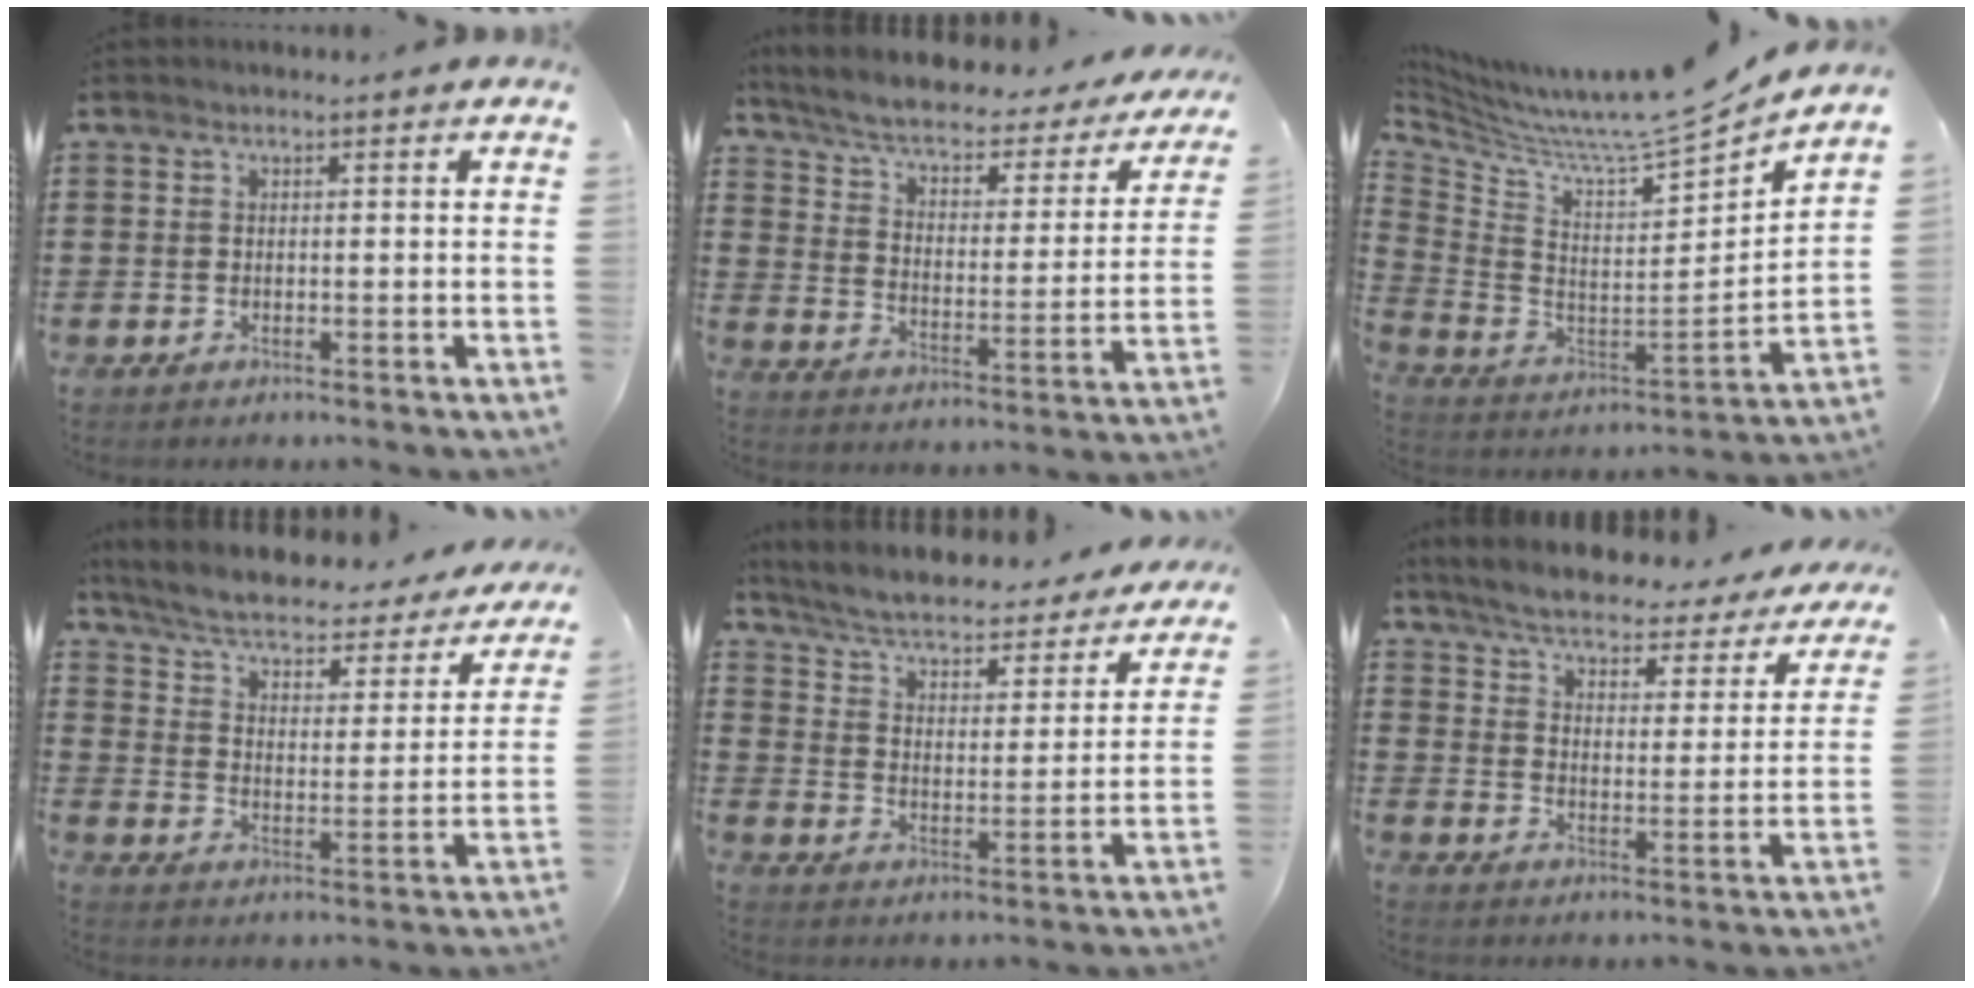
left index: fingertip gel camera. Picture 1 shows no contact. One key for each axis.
{"total": 4.4, "fx": 3.1, "fy": 1.4, "fz": 2.9, "tx": -0.071, "ty": -0.026, "tz": 0.043}
{"total": 7.3, "fx": 6.8, "fy": -0.7, "fz": 2.7, "tx": -0.080, "ty": -0.072, "tz": 0.100}
{"total": 4.3, "fx": 3.3, "fy": 1.1, "fz": 2.6, "tx": -0.068, "ty": -0.029, "tz": 0.048}
{"total": 4.4, "fx": 3.9, "fy": 0.5, "fz": 2.0, "tx": -0.060, "ty": -0.036, "tz": 0.058}
{"total": 4.0, "fx": 3.7, "fy": 0.6, "fz": 1.5, "tx": -0.053, "ty": -0.029, "tz": 0.055}